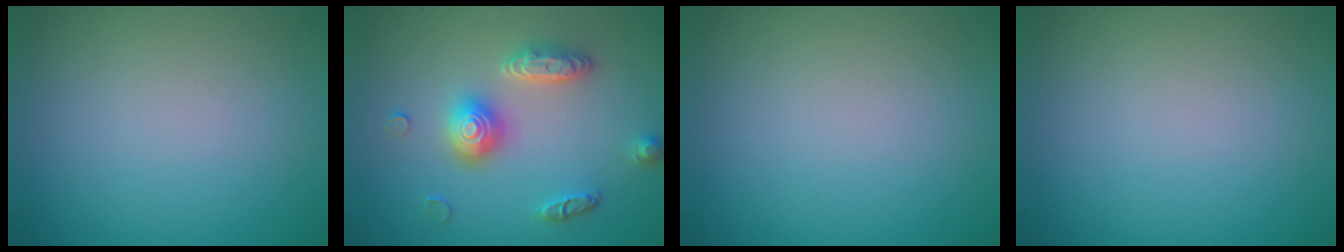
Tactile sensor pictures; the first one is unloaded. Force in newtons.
{"total": 3.7, "press": 3.5, "slide": 1.3}
{"total": 0.0}
{"total": 0.0}